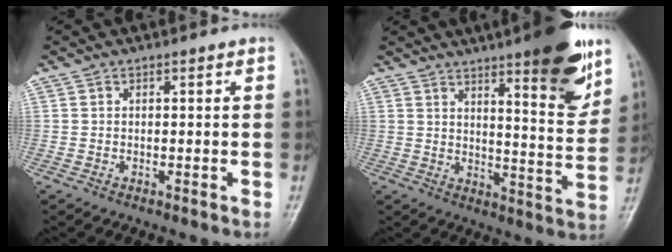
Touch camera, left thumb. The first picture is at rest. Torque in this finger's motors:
{"motor_torque": [2.17, 1.11, 1.33, -1.44, 0.34]}